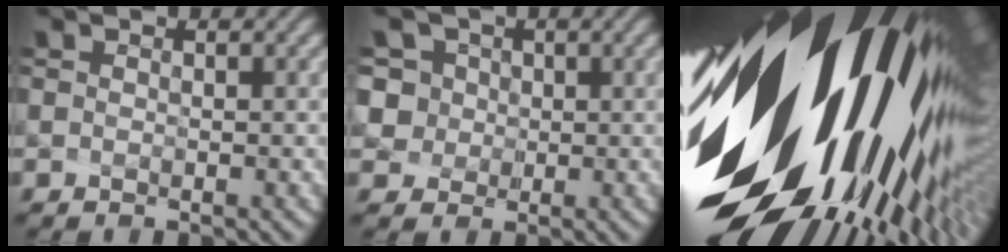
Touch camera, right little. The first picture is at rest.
{"total": 6.4, "force": [2.7, 5.3, 2.4], "torque": [-0.061, 0.022, 0.047]}
{"total": 19.8, "force": [1.6, 10.7, 16.6], "torque": [-0.282, -0.104, 0.059]}